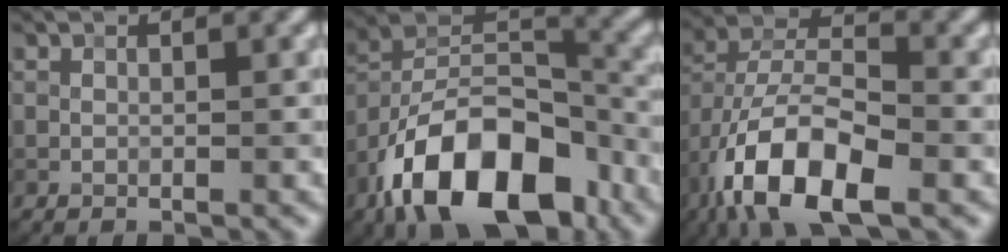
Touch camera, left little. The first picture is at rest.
{"total": 14.5, "force": [-8.8, 6.8, 9.3], "torque": [-0.156, 0.008, -0.165]}
{"total": 10.9, "force": [-5.9, 4.6, 7.9], "torque": [-0.157, 0.005, -0.113]}